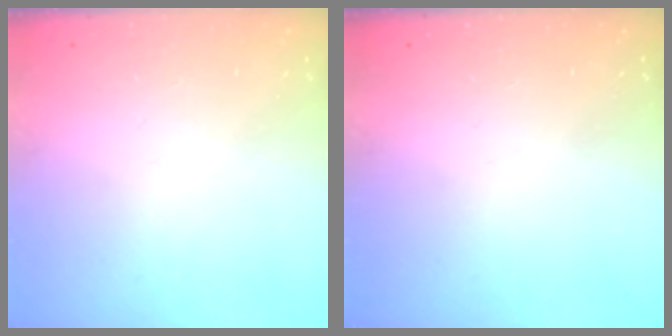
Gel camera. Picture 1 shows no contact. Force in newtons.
{"total": 0.0}